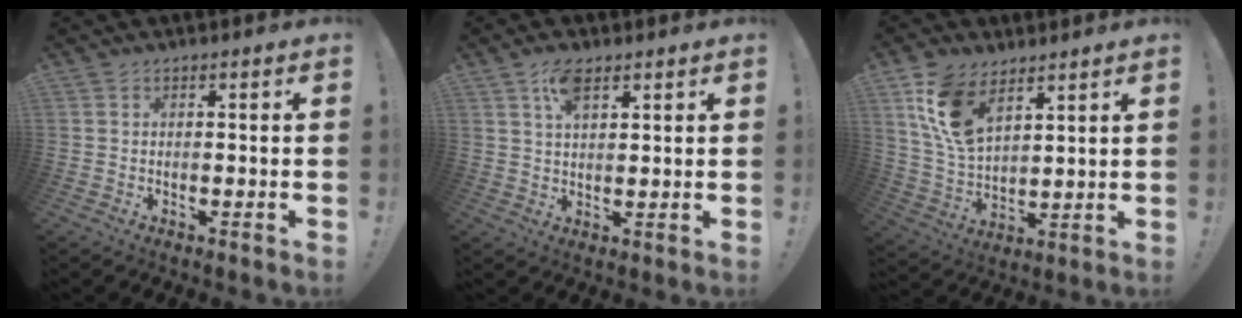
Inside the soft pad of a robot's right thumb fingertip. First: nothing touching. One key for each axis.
{"total": 6.4, "fx": 3.5, "fy": 2.9, "fz": 4.4, "tx": -0.072, "ty": -0.008, "tz": 0.061}
{"total": 13.3, "fx": 7.7, "fy": 7.3, "fz": 8.0, "tx": -0.164, "ty": -0.033, "tz": 0.148}